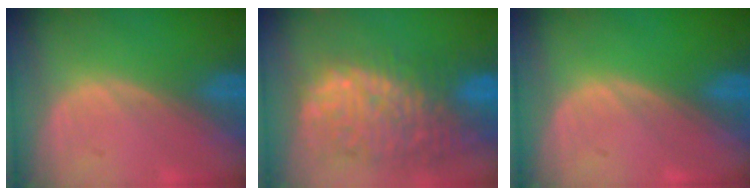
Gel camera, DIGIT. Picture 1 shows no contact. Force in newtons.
{"total": 12.9, "press": 11.2, "slide": 6.5}
{"total": 0.0}